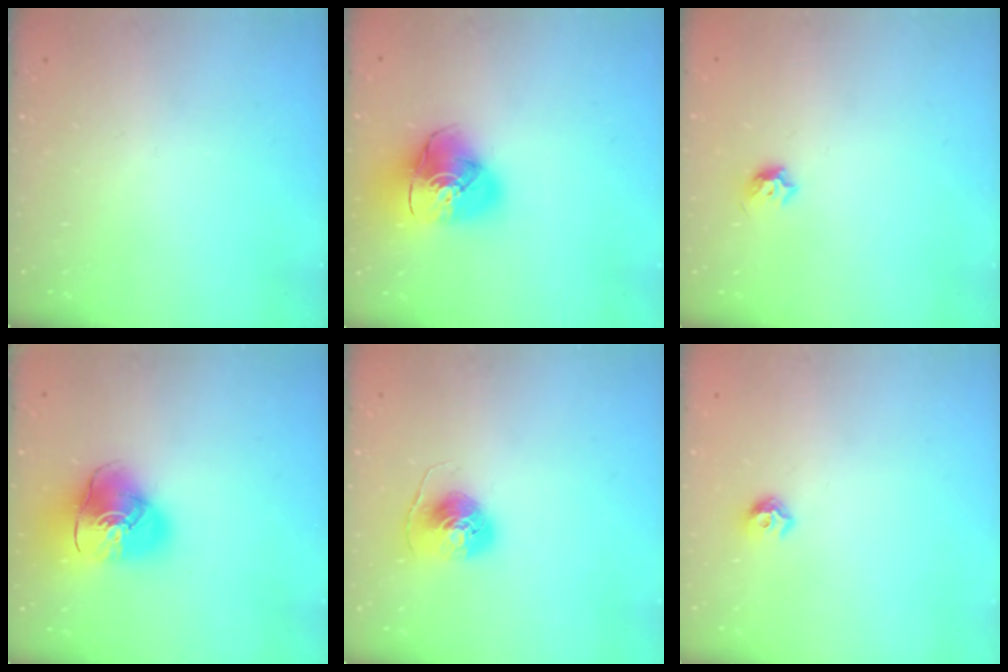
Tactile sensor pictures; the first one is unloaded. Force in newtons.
{"total": 16.0, "press": 15.8, "slide": 2.1}
{"total": 5.2, "press": 5.1, "slide": 1.0}
{"total": 14.7, "press": 14.5, "slide": 2.2}
{"total": 8.1, "press": 8.1, "slide": 0.4}
{"total": 6.9, "press": 6.8, "slide": 0.9}